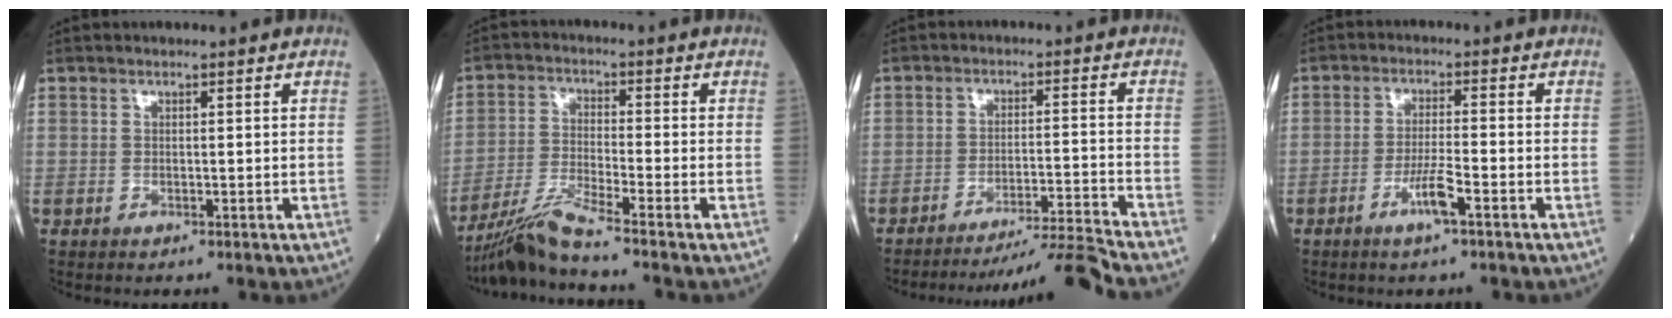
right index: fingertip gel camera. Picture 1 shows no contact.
{"total": 6.9, "force": [-5.9, -1.8, 3.1], "torque": [-0.068, -0.029, -0.117]}
{"total": 8.9, "force": [-7.9, -4.2, 0.7], "torque": [-0.004, 0.004, -0.130]}
{"total": 4.3, "force": [-2.3, 0.0, 3.7], "torque": [-0.072, -0.006, -0.046]}